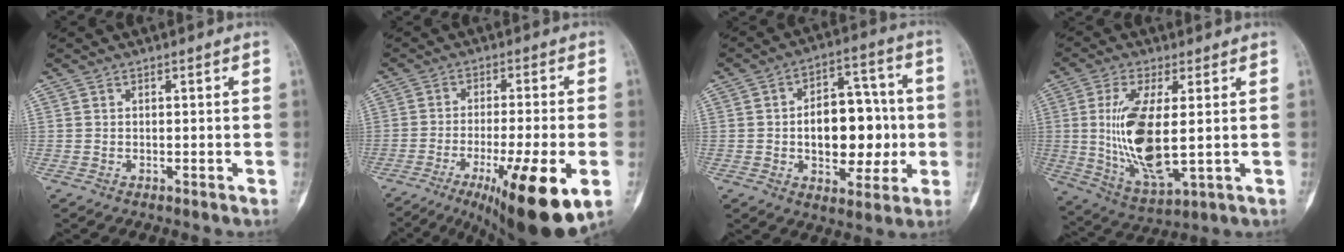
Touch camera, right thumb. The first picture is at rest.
{"total": 17.2, "force": [-7.7, 3.4, 15.0], "torque": [-0.222, 0.008, -0.113]}
{"total": 16.4, "force": [-1.1, 10.1, 12.8], "torque": [-0.145, 0.028, -0.011]}
{"total": 15.1, "force": [0.6, 5.3, 14.1], "torque": [-0.289, -0.023, 0.027]}